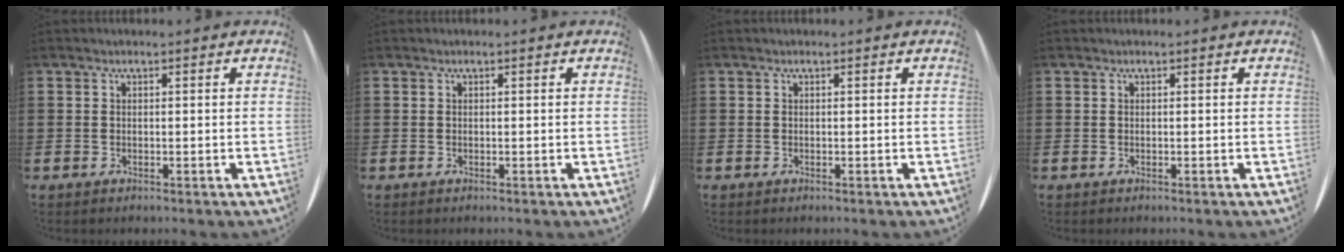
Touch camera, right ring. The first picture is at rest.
{"total": 0.0}
{"total": 0.0}
{"total": 0.0}